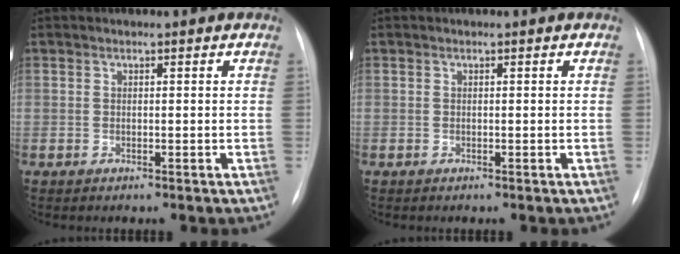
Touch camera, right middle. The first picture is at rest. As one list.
[{"total": 0.0}]